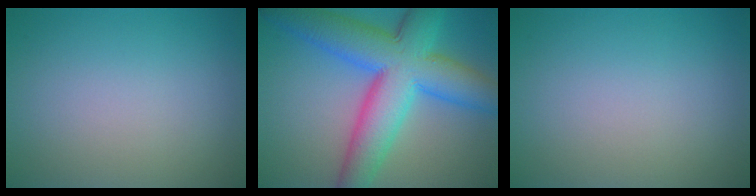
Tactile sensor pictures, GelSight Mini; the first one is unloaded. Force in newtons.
{"total": 11.5, "press": 11.5, "slide": 0.3}
{"total": 0.0}